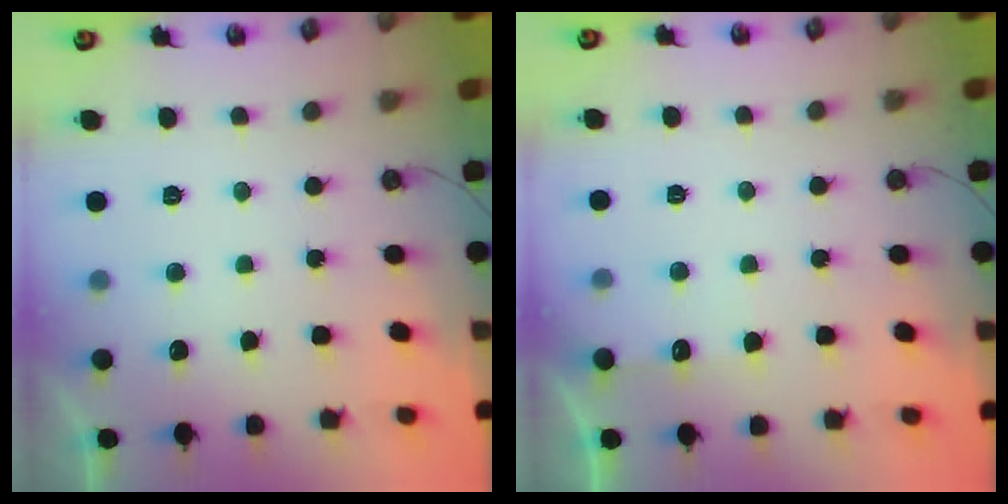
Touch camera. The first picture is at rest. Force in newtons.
{"total": 5.9, "press": 5.9, "slide": 0.8}